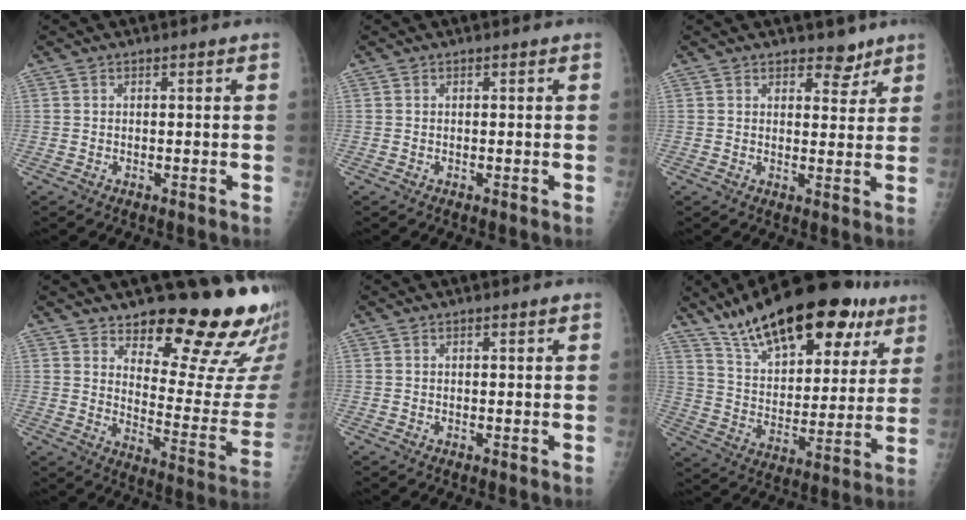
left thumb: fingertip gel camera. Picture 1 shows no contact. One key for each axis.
{"total": 0.0}
{"total": 4.2, "fx": 3.2, "fy": 2.2, "fz": 1.7, "tx": 0.003, "ty": -0.020, "tz": 0.046}
{"total": 20.2, "fx": 15.6, "fy": 5.7, "fz": 11.4, "tx": -0.106, "ty": -0.134, "tz": 0.207}
{"total": 1.0, "fx": 0.6, "fy": 0.2, "fz": 0.9, "tx": -0.014, "ty": 0.000, "tz": 0.008}
{"total": 26.2, "fx": 17.0, "fy": 11.0, "fz": 16.6, "tx": -0.225, "ty": -0.041, "tz": 0.269}